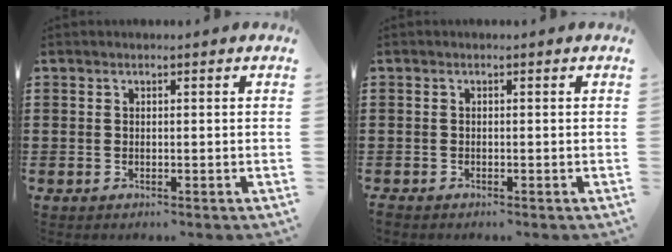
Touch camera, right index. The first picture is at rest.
{"total": 0.6, "force": [-0.6, 0.1, 0.0], "torque": [-0.002, -0.002, -0.013]}